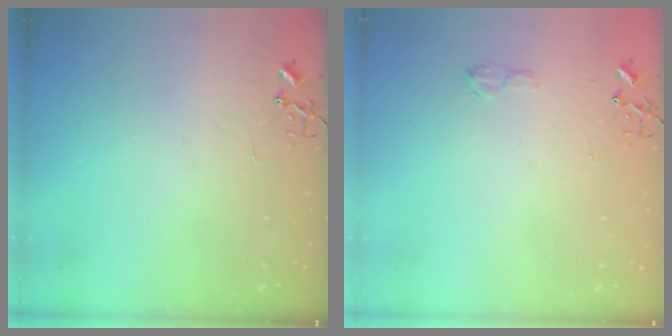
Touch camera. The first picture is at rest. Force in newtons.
{"total": 4.1, "press": 4.0, "slide": 0.6}